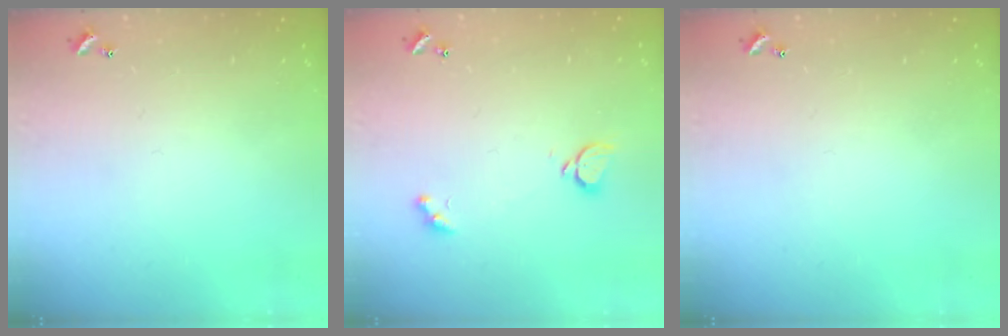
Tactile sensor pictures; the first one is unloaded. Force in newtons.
{"total": 2.1, "press": 1.9, "slide": 0.9}
{"total": 0.0}